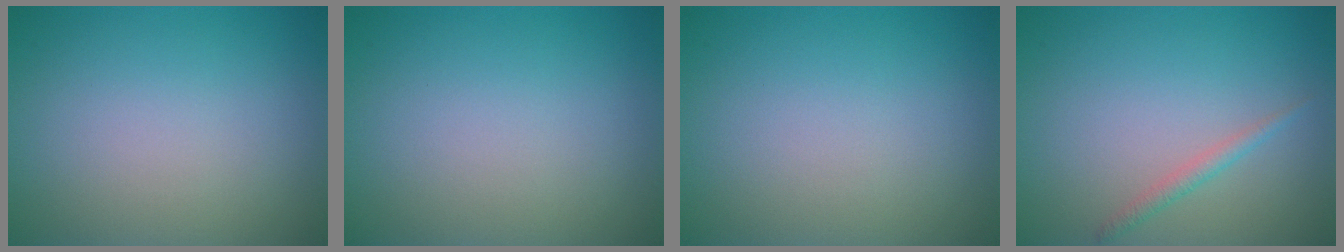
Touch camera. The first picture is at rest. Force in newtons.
{"total": 0.0}
{"total": 0.0}
{"total": 1.2, "press": 1.2, "slide": 0.0}